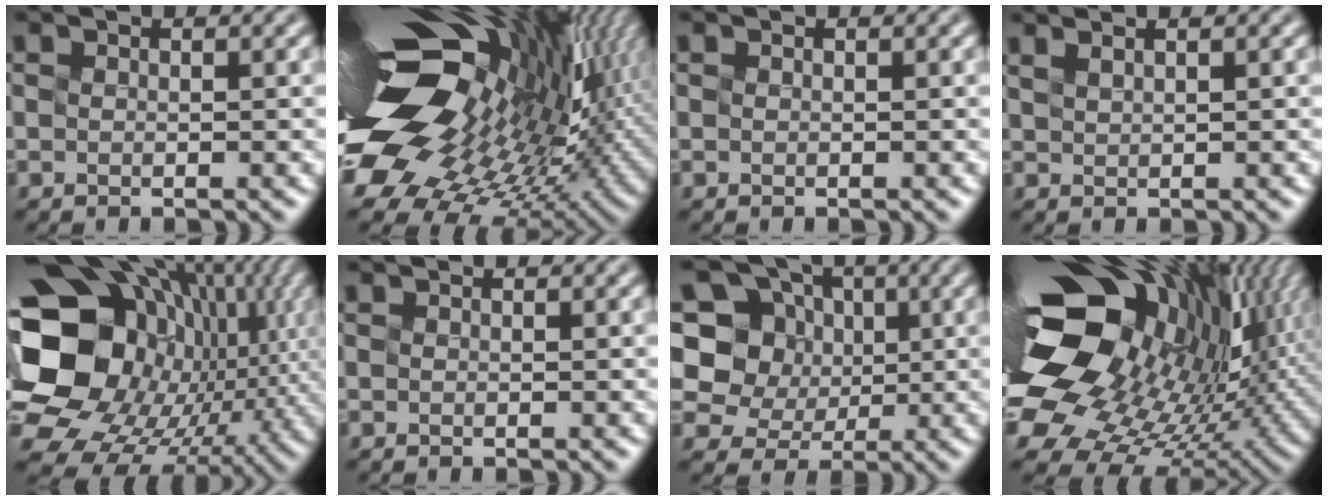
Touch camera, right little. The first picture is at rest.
{"total": 19.0, "force": [1.5, 11.4, 15.1], "torque": [-0.276, -0.035, 0.037]}
{"total": 0.0}
{"total": 2.3, "force": [1.8, 0.8, 1.3], "torque": [-0.002, 0.022, 0.013]}
{"total": 21.4, "force": [0.3, 17.5, 12.2], "torque": [-0.247, -0.028, 0.005]}
{"total": 0.0}
{"total": 6.9, "force": [1.3, 6.2, 2.7], "torque": [-0.048, 0.023, 0.005]}
{"total": 18.4, "force": [2.9, 12.2, 13.6], "torque": [-0.258, -0.041, 0.083]}